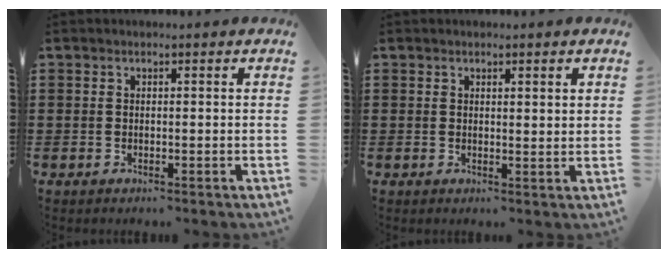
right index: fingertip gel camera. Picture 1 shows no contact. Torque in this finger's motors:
{"motor_torque": [-0.15, 0.37, 0.00, -0.01]}